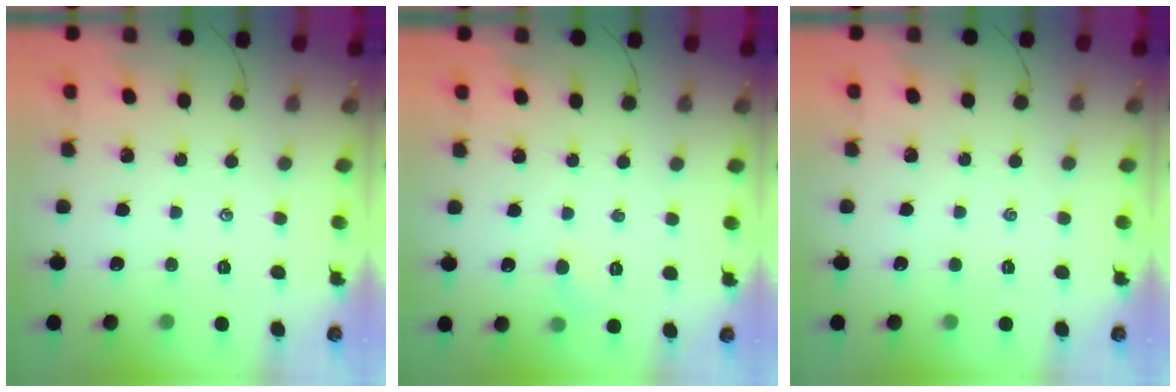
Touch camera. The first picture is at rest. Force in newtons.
{"total": 3.0, "press": 2.8, "slide": 1.0}
{"total": 0.0}